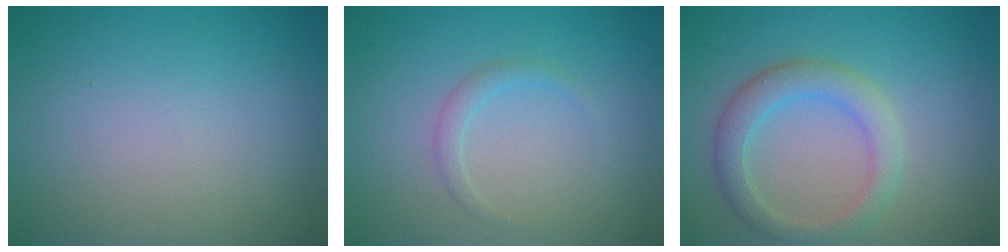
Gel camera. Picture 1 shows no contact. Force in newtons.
{"total": 1.2, "press": 1.1, "slide": 0.2}
{"total": 3.4, "press": 3.4, "slide": 0.4}